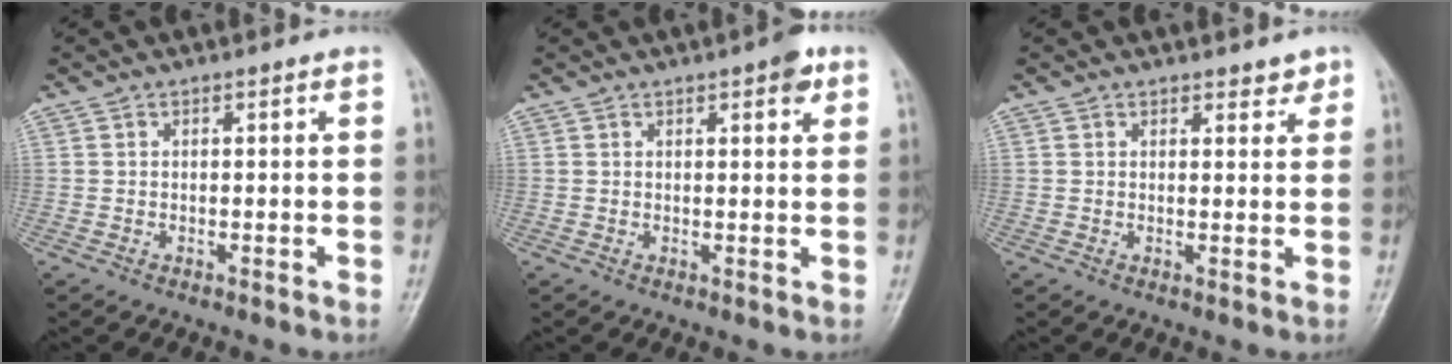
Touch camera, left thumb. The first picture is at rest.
{"total": 3.5, "force": [2.0, 1.3, 2.6], "torque": [-0.026, -0.005, 0.020]}
{"total": 2.2, "force": [1.8, 1.1, 0.7], "torque": [0.009, -0.011, 0.020]}